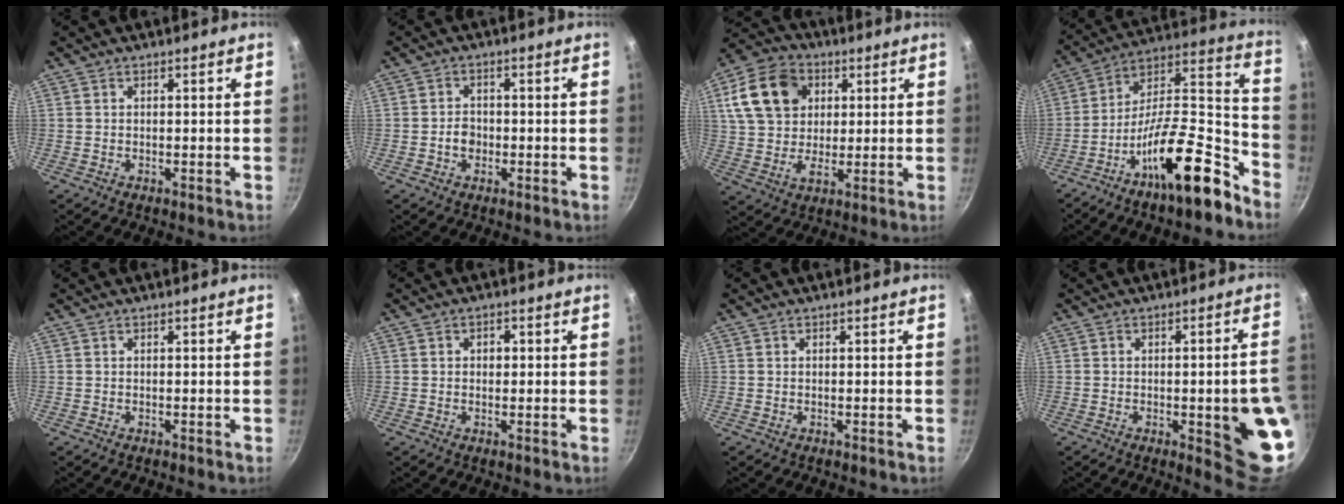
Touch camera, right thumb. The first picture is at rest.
{"total": 3.0, "force": [-0.8, 2.4, 1.6], "torque": [-0.011, 0.012, -0.013]}
{"total": 15.5, "force": [4.9, 11.7, 9.0], "torque": [-0.143, 0.005, 0.080]}
{"total": 20.9, "force": [-12.7, 6.6, 15.3], "torque": [-0.195, 0.108, -0.219]}
{"total": 0.0}
{"total": 2.1, "force": [0.3, 1.6, 1.2], "torque": [-0.011, 0.003, 0.003]}
{"total": 0.0}
{"total": 13.7, "force": [-2.7, 3.5, 13.0], "torque": [-0.123, 0.014, -0.029]}